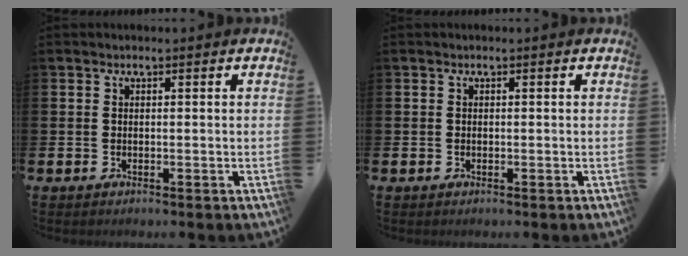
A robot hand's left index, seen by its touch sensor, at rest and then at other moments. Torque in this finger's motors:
{"motor_torque": [0.06, 0.18, -0.02, -0.01]}